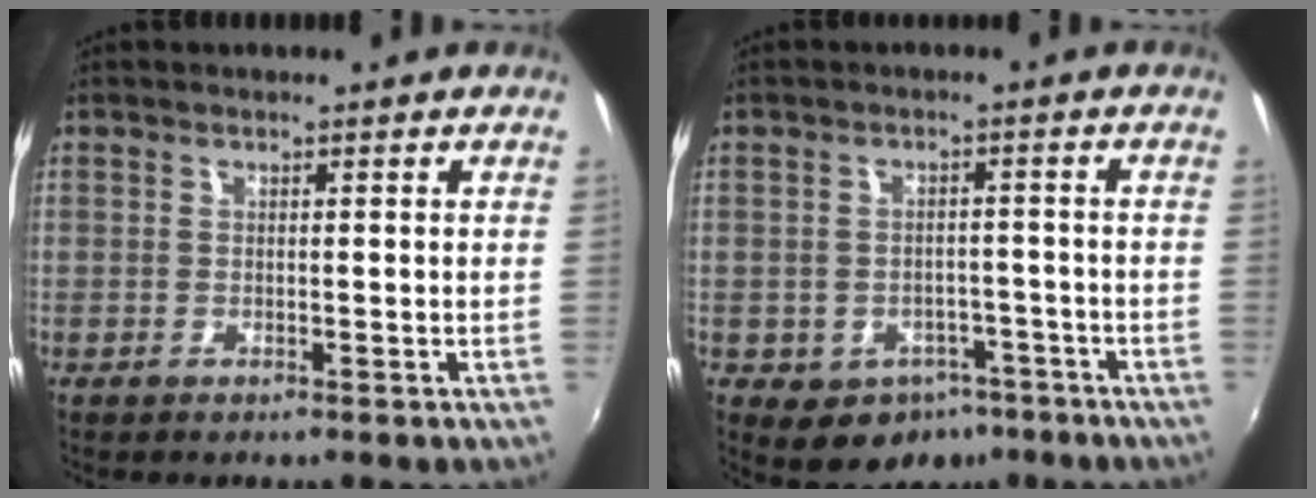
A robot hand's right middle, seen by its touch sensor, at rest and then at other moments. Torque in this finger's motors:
{"motor_torque": [0.43, -0.52, 0.07, 0.02]}